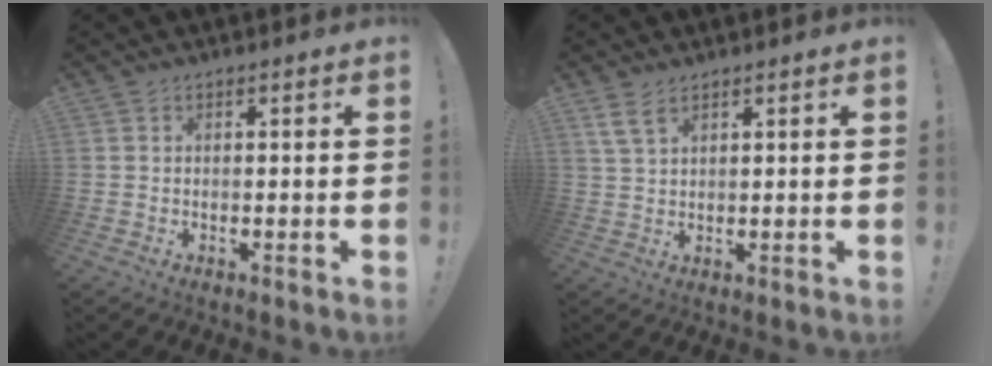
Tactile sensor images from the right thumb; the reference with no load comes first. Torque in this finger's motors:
{"motor_torque": [-0.40, 0.51, -0.12, 0.15, 0.14]}